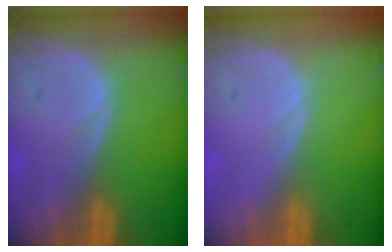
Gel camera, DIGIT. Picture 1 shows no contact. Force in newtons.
{"total": 0.0}